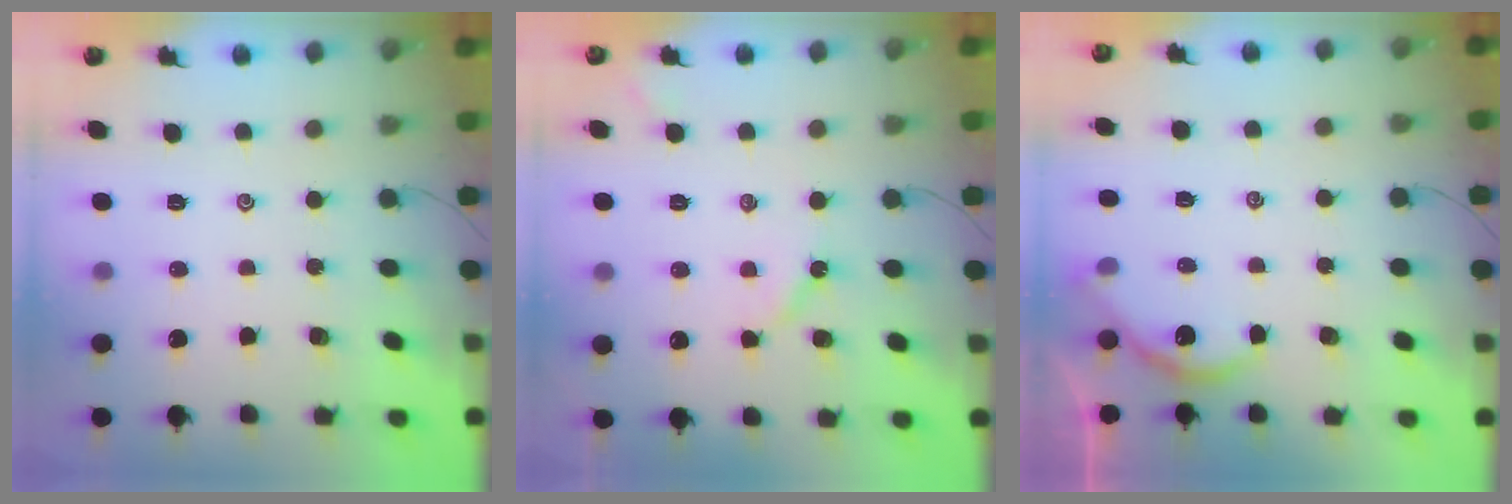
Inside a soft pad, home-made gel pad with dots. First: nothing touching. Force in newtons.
{"total": 4.8, "press": 4.8, "slide": 0.4}
{"total": 3.2, "press": 3.1, "slide": 0.4}